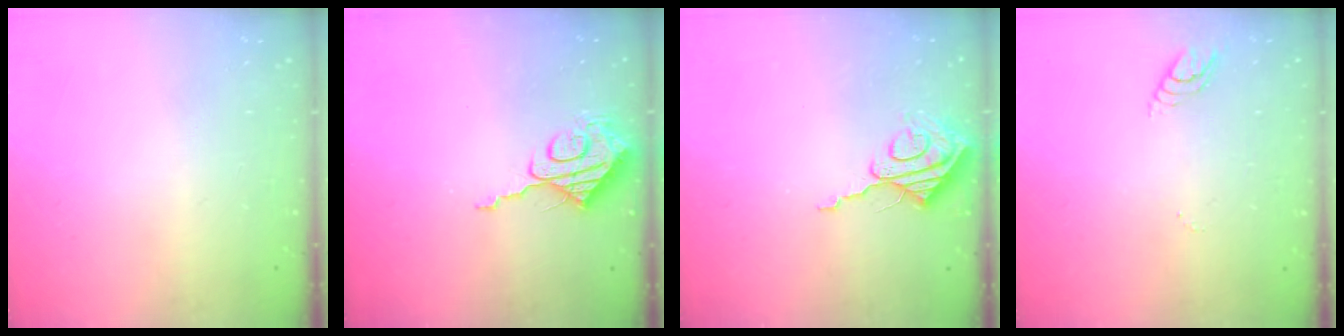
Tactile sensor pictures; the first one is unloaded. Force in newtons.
{"total": 10.3, "press": 10.3, "slide": 0.9}
{"total": 8.8, "press": 8.8, "slide": 0.9}
{"total": 3.8, "press": 3.8, "slide": 0.6}